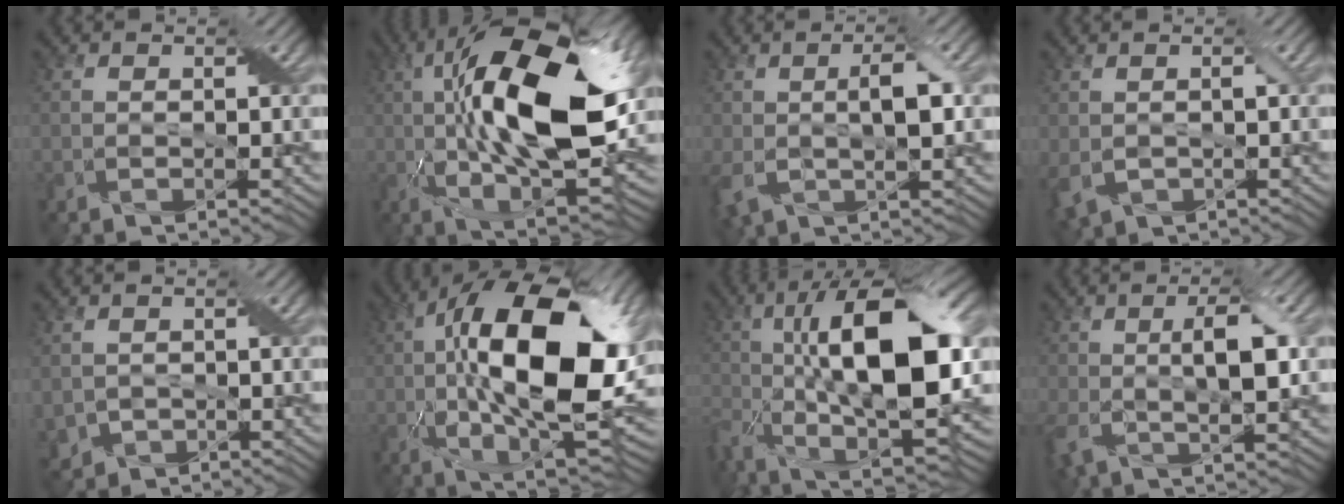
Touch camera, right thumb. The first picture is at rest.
{"total": 18.7, "force": [2.4, 7.4, 17.0], "torque": [-0.303, 0.022, 0.027]}
{"total": 6.9, "force": [-0.3, 3.4, 6.0], "torque": [-0.122, 0.003, -0.009]}
{"total": 4.4, "force": [-0.8, 2.9, 3.2], "torque": [-0.082, -0.013, -0.011]}
{"total": 3.6, "force": [-1.2, 3.0, 1.6], "torque": [-0.048, -0.015, -0.023]}
{"total": 18.3, "force": [0.6, 7.9, 16.5], "torque": [-0.269, 0.017, 0.000]}
{"total": 18.4, "force": [-1.3, 7.6, 16.7], "torque": [-0.301, 0.006, -0.030]}
{"total": 7.7, "force": [0.2, 3.4, 6.9], "torque": [-0.141, 0.000, 0.001]}